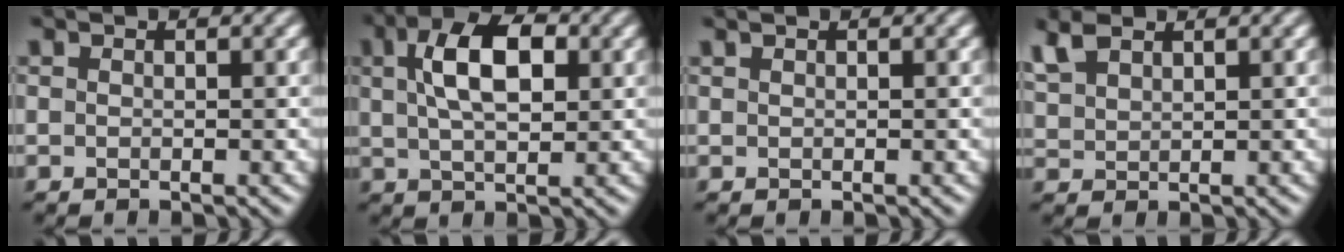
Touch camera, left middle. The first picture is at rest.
{"total": 6.2, "force": [2.1, 3.0, 5.0], "torque": [-0.094, 0.015, 0.033]}
{"total": 0.0}
{"total": 3.0, "force": [2.3, 1.3, 1.3], "torque": [-0.041, 0.011, 0.051]}